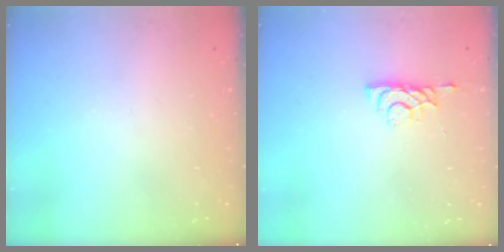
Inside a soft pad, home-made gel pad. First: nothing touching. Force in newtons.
{"total": 3.7, "press": 3.7, "slide": 0.6}